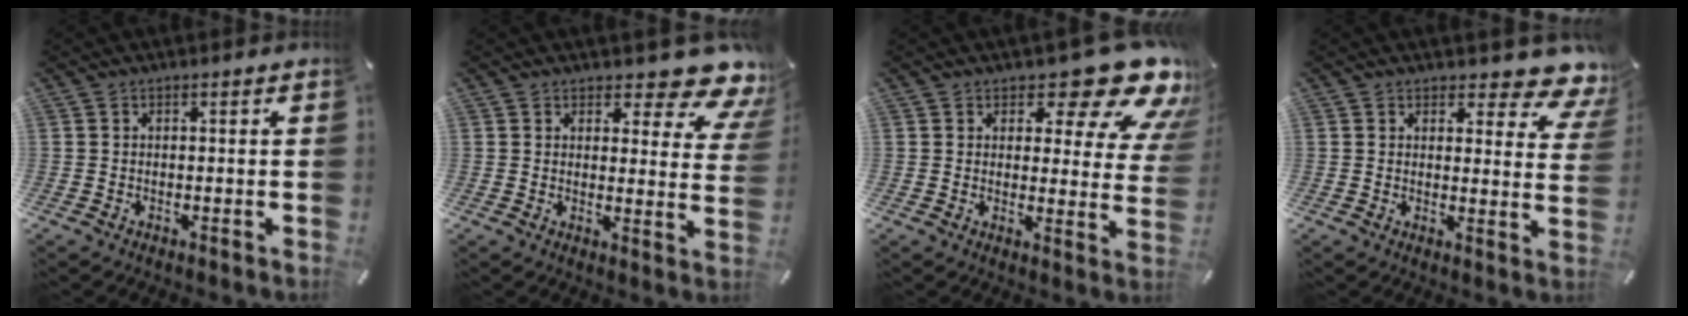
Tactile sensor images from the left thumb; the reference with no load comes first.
{"total": 9.5, "force": [7.5, 3.7, 4.6], "torque": [-0.041, -0.071, 0.125]}
{"total": 15.4, "force": [9.4, 6.5, 10.2], "torque": [-0.122, -0.073, 0.153]}
{"total": 7.2, "force": [5.8, 3.2, 2.8], "torque": [-0.020, -0.052, 0.097]}